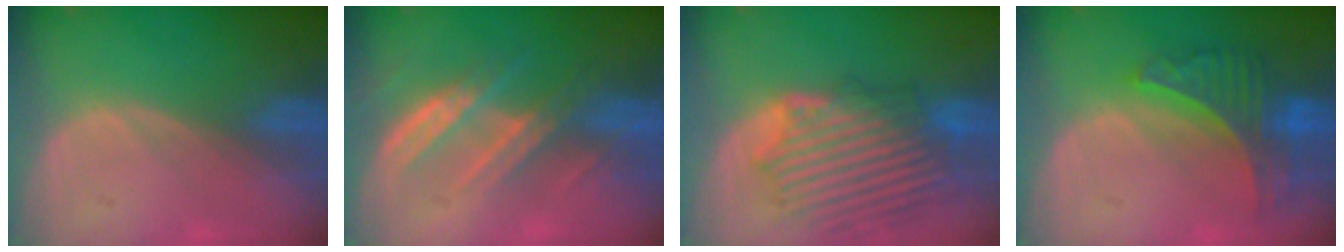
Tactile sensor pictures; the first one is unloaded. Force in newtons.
{"total": 7.2, "press": 6.7, "slide": 2.7}
{"total": 10.9, "press": 10.5, "slide": 2.9}
{"total": 7.8, "press": 7.0, "slide": 3.6}